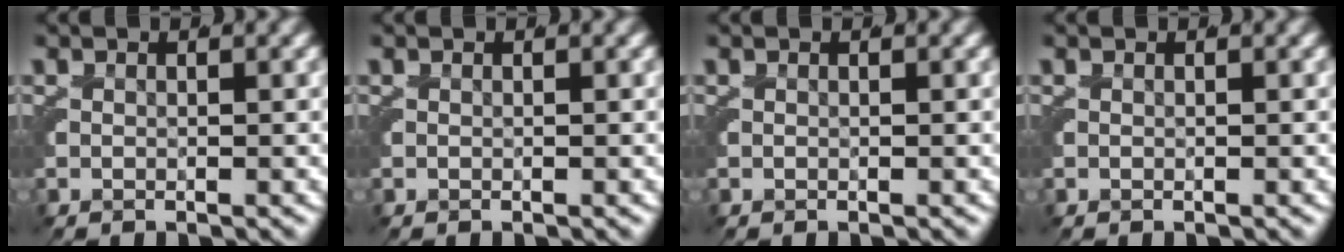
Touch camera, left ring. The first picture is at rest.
{"total": 0.0}
{"total": 0.0}
{"total": 0.0}